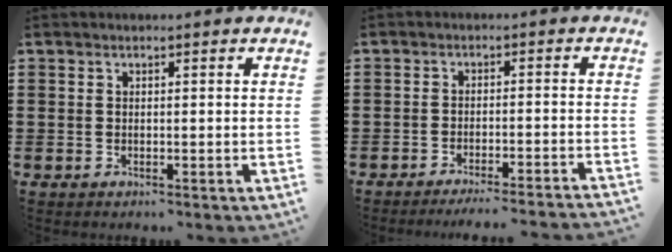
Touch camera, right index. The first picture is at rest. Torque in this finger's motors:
{"motor_torque": [0.76, 0.83, 0.39, 0.07]}